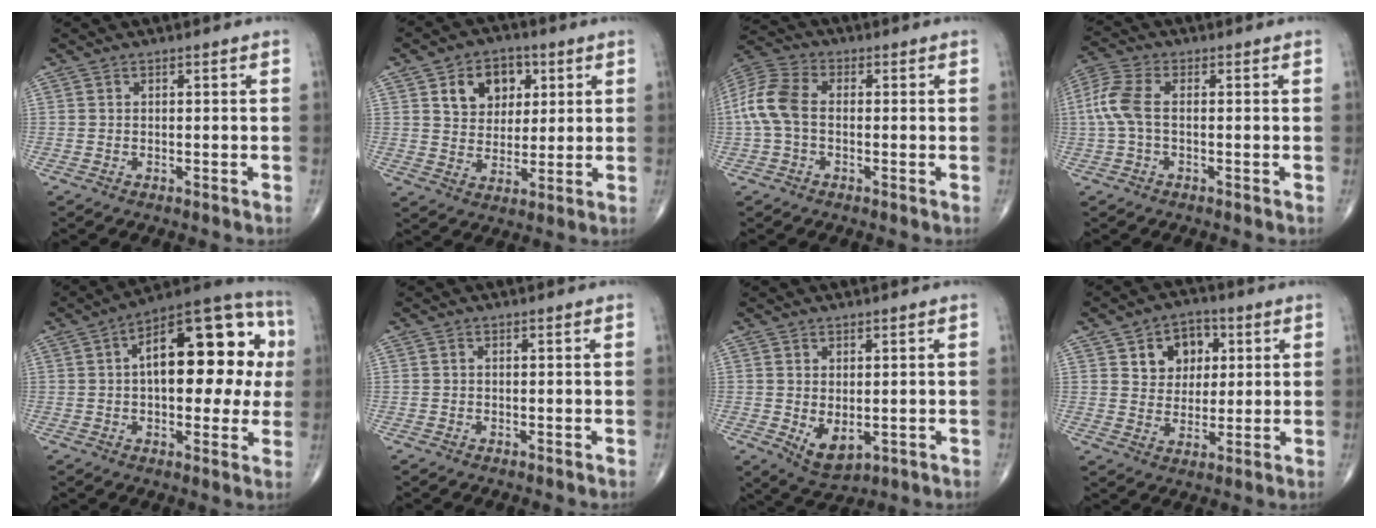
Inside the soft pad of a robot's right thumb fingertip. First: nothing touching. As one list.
[{"total": 10.1, "force": [3.8, 7.6, 5.4], "torque": [-0.046, -0.012, 0.064]}, {"total": 9.3, "force": [-0.4, 5.9, 7.1], "torque": [-0.160, 0.024, -0.018]}, {"total": 7.1, "force": [0.0, 3.6, 6.0], "torque": [-0.163, 0.020, -0.006]}, {"total": 22.1, "force": [3.4, 10.5, 19.2], "torque": [-0.240, 0.034, 0.036]}, {"total": 0.0}, {"total": 5.5, "force": [-0.7, 3.2, 4.5], "torque": [-0.066, -0.009, 0.007]}, {"total": 9.1, "force": [3.2, 7.0, 4.8], "torque": [-0.030, -0.009, 0.050]}]